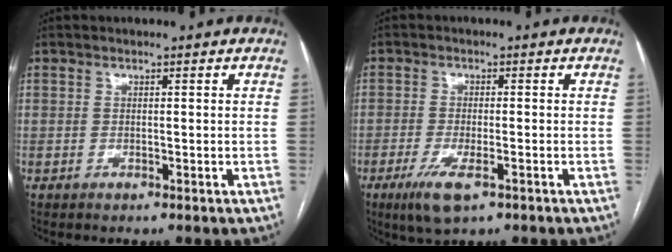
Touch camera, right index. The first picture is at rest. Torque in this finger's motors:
{"motor_torque": [0.82, -0.19, 0.25, 0.06]}